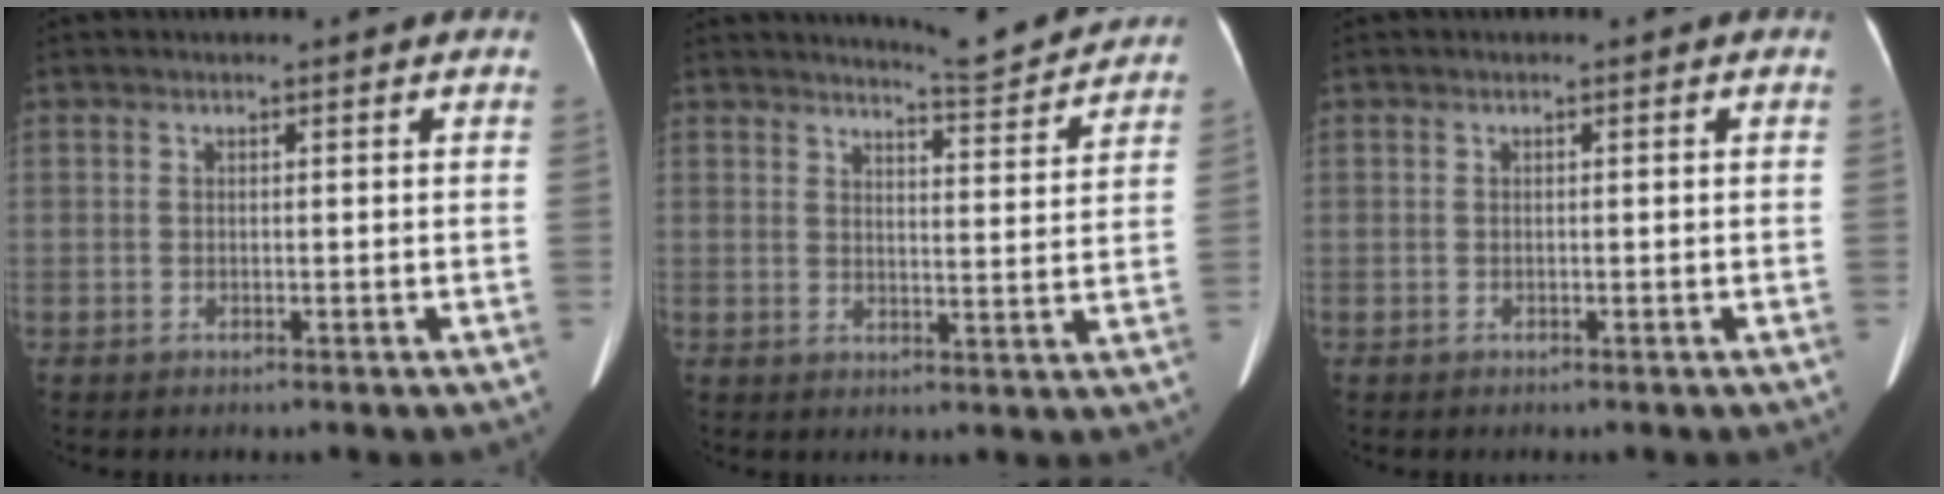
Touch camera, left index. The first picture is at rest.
{"total": 8.6, "force": [8.5, 0.0, 1.3], "torque": [-0.025, -0.015, 0.105]}
{"total": 0.0}